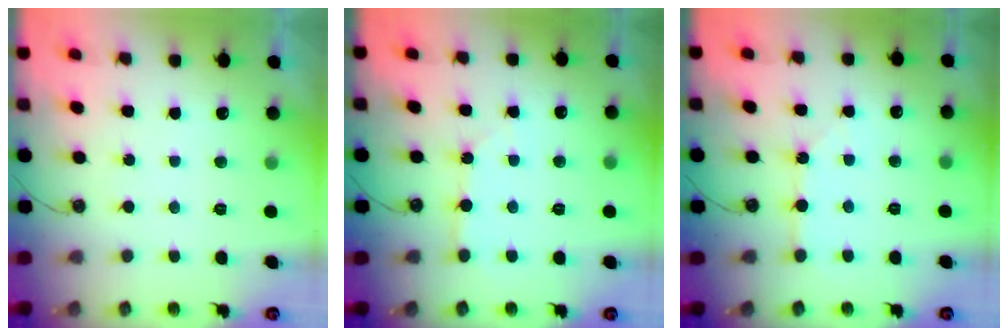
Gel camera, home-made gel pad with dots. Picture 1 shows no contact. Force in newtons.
{"total": 3.4, "press": 3.4, "slide": 0.3}
{"total": 2.7, "press": 2.7, "slide": 0.5}